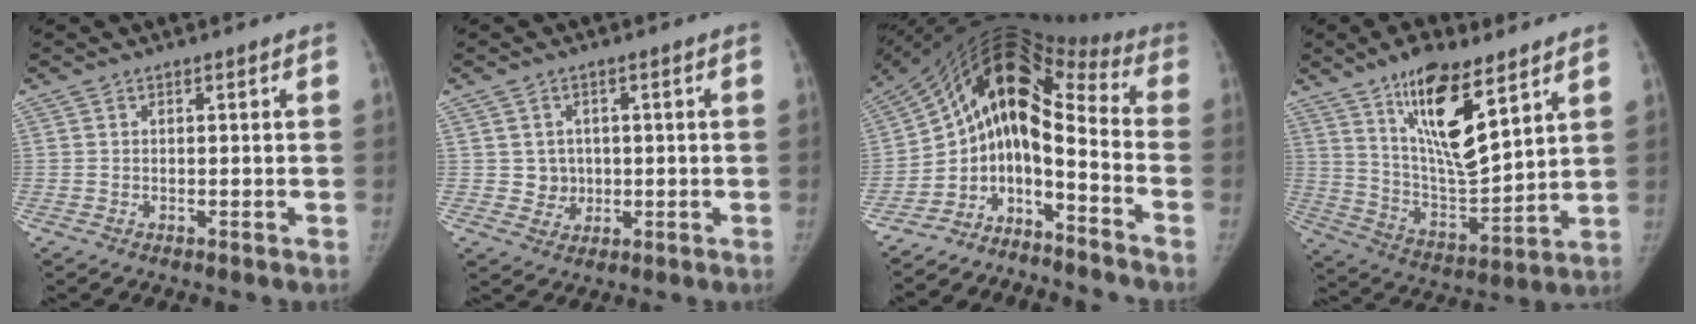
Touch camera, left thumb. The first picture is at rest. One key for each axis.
{"total": 3.8, "fx": 0.2, "fy": 3.7, "fz": 0.9, "tx": 0.007, "ty": 0.003, "tz": 0.007}
{"total": 16.9, "fx": -7.8, "fy": 7.7, "fz": 12.8, "tx": -0.194, "ty": 0.127, "tz": -0.135}
{"total": 17.1, "fx": 9.7, "fy": 5.6, "fz": 13.0, "tx": -0.202, "ty": -0.061, "tz": 0.182}